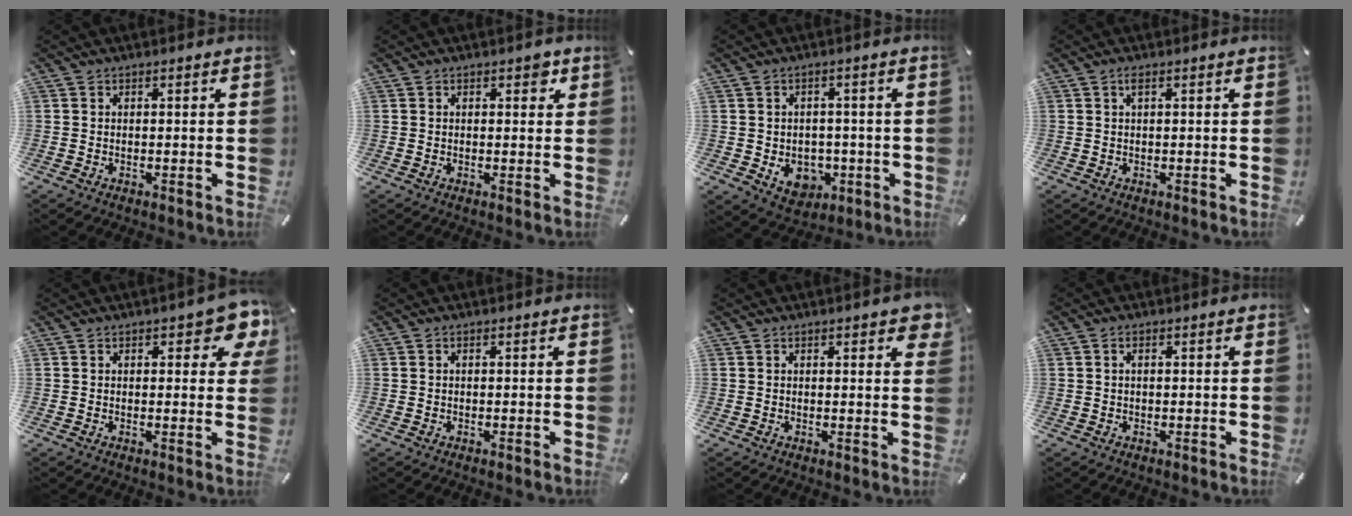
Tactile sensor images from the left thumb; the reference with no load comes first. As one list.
[{"total": 2.0, "force": [0.7, 1.3, 1.4], "torque": [-0.014, 0.002, 0.007]}, {"total": 6.8, "force": [-1.6, 5.8, 3.2], "torque": [-0.045, 0.007, -0.026]}, {"total": 1.2, "force": [0.3, 0.2, 1.1], "torque": [-0.023, 0.002, 0.005]}, {"total": 6.3, "force": [3.2, 2.9, 4.6], "torque": [-0.049, -0.015, 0.049]}, {"total": 0.0}, {"total": 2.6, "force": [1.6, 0.9, 1.9], "torque": [-0.017, -0.006, 0.023]}, {"total": 1.1, "force": [0.2, 0.6, 0.9], "torque": [-0.020, 0.004, 0.003]}]